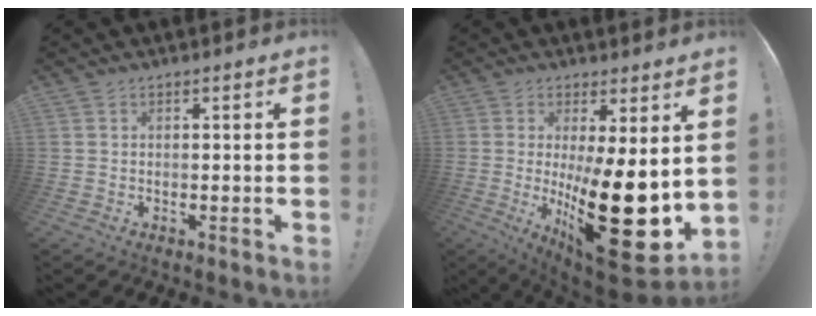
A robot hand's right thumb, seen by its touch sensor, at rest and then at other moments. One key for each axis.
{"total": 23.8, "fx": -3.2, "fy": 6.7, "fz": 22.6, "tx": -0.326, "ty": -0.026, "tz": -0.031}